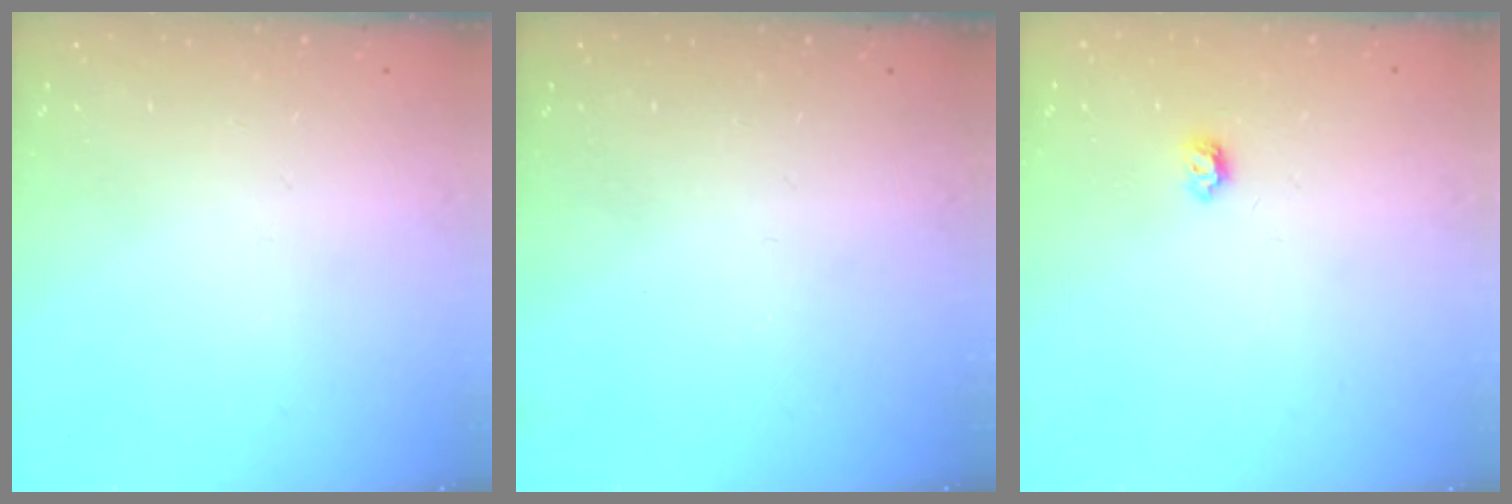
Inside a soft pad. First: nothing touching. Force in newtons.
{"total": 0.0}
{"total": 3.9, "press": 3.9, "slide": 0.6}